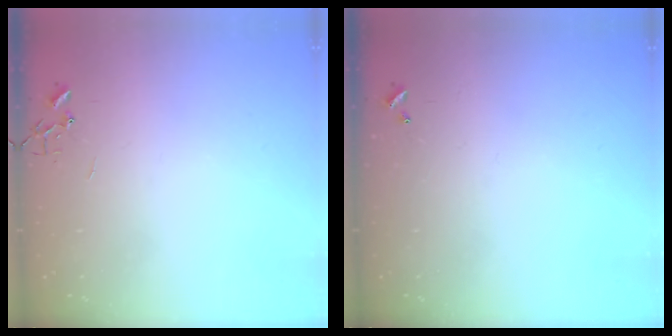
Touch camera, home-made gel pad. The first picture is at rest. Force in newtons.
{"total": 0.0}